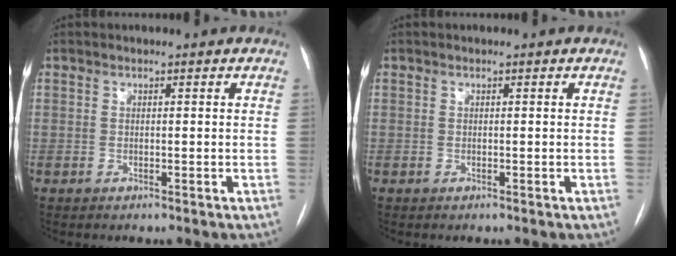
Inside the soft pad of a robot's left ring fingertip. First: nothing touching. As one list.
[{"total": 0.0}]